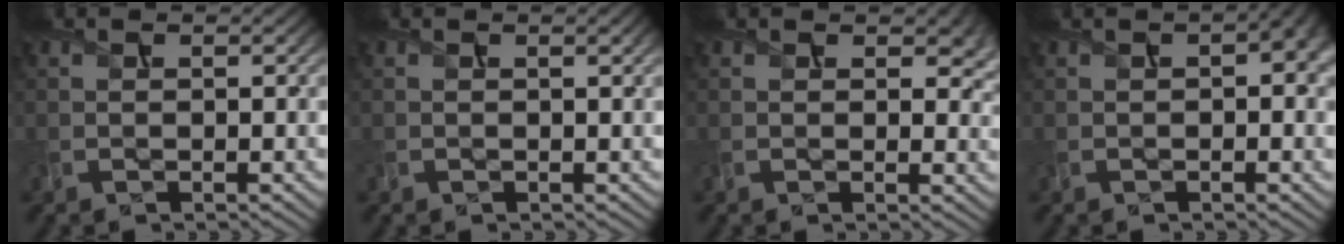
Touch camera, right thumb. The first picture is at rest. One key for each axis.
{"total": 0.7, "fx": 0.3, "fy": 0.1, "fz": 0.6, "tx": -0.008, "ty": 0.002, "tz": 0.006}
{"total": 4.8, "fx": 1.7, "fy": 2.9, "fz": 3.5, "tx": -0.051, "ty": -0.007, "tz": 0.028}
{"total": 4.9, "fx": 0.7, "fy": 2.3, "fz": 4.3, "tx": -0.059, "ty": 0.001, "tz": 0.012}